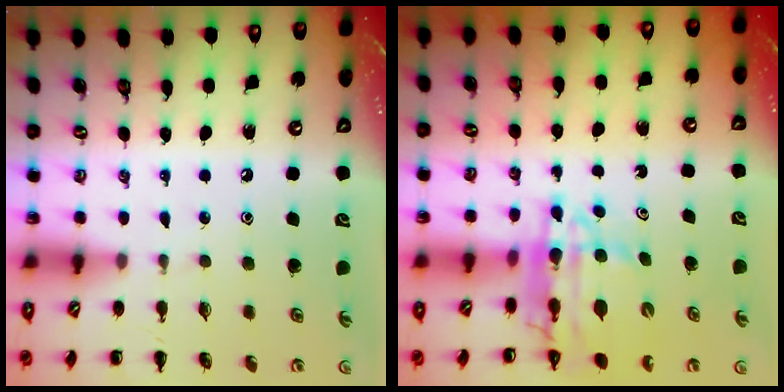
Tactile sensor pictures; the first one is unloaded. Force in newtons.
{"total": 10.5, "press": 10.0, "slide": 3.3}